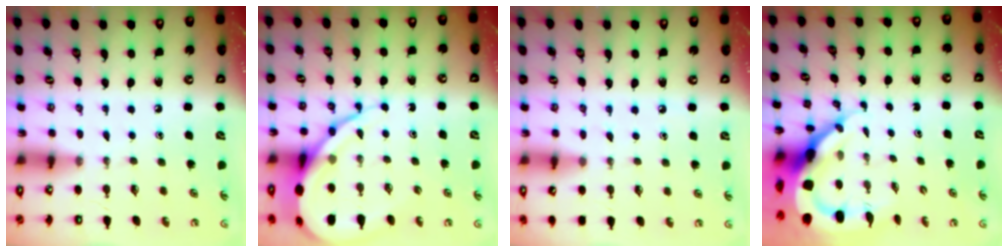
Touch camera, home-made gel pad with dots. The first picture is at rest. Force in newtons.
{"total": 13.1, "press": 13.0, "slide": 1.2}
{"total": 3.4, "press": 3.4, "slide": 0.5}
{"total": 9.0, "press": 9.0, "slide": 1.2}